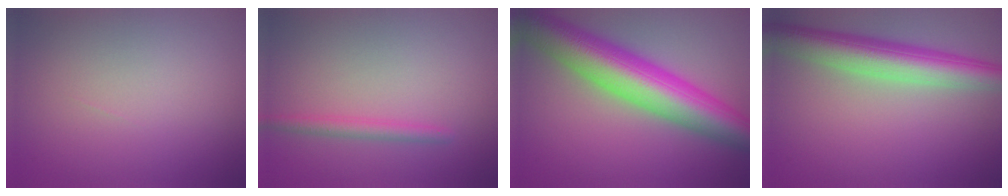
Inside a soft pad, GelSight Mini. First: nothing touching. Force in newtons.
{"total": 1.7, "press": 1.7, "slide": 0.0}
{"total": 11.2, "press": 11.2, "slide": 0.4}
{"total": 7.1, "press": 7.1, "slide": 0.1}